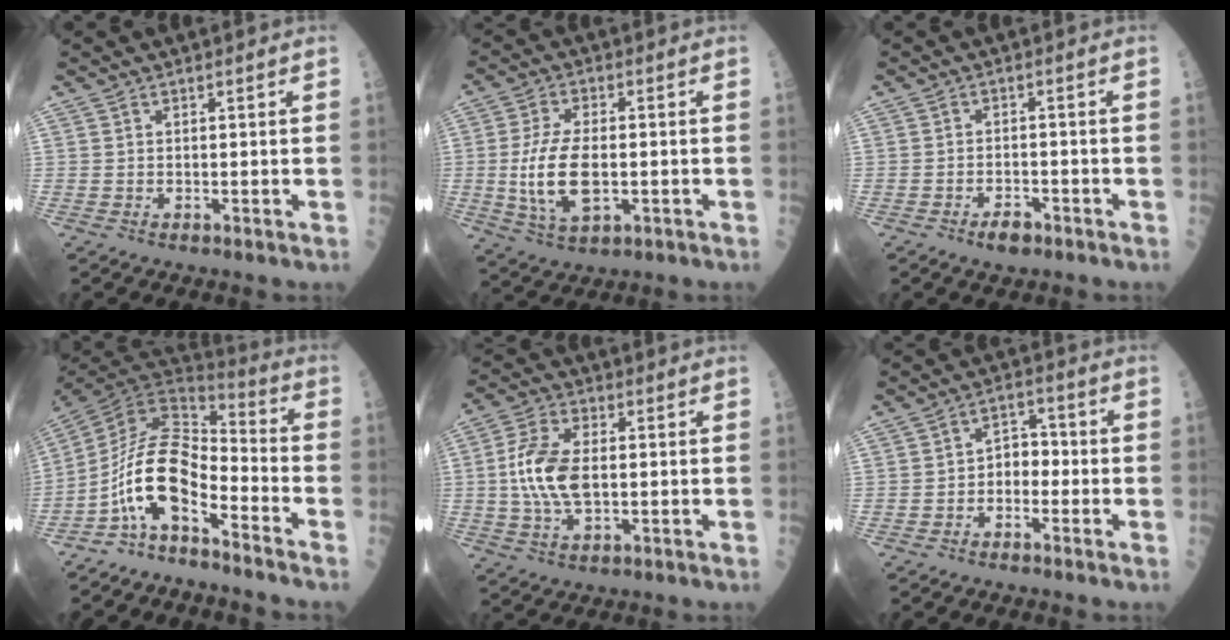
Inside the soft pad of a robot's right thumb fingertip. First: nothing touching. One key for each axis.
{"total": 11.4, "fx": -1.3, "fy": 5.6, "fz": 9.9, "tx": -0.193, "ty": -0.002, "tz": -0.020}
{"total": 3.1, "fx": -2.0, "fy": 1.5, "fz": 1.9, "tx": -0.023, "ty": 0.012, "tz": -0.032}
{"total": 13.7, "fx": -6.8, "fy": 5.4, "fz": 10.6, "tx": -0.182, "ty": 0.087, "tz": -0.133}
{"total": 10.9, "fx": -0.1, "fy": 5.8, "fz": 9.3, "tx": -0.186, "ty": 0.008, "tz": -0.004}
{"total": 4.8, "fx": -1.7, "fy": 3.5, "fz": 2.8, "tx": -0.018, "ty": 0.029, "tz": -0.042}